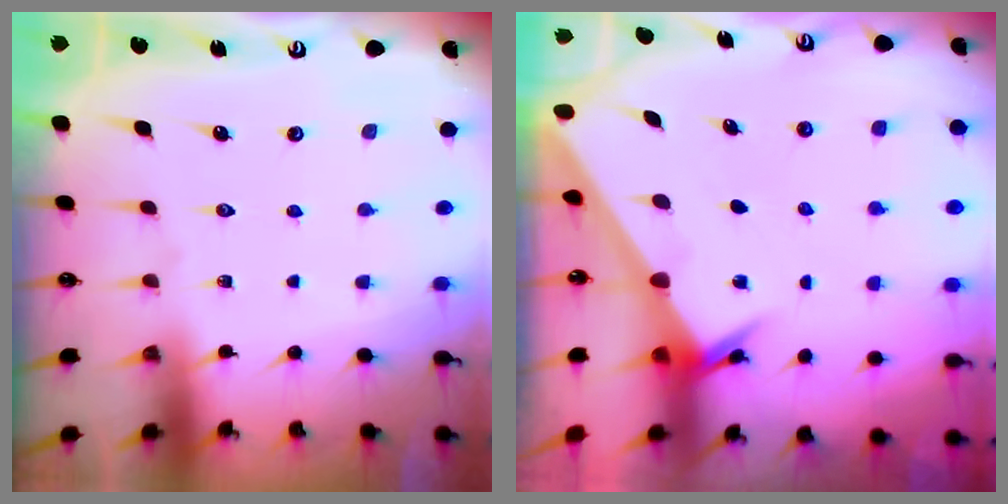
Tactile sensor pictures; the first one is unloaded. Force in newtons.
{"total": 2.8, "press": 2.8, "slide": 0.2}